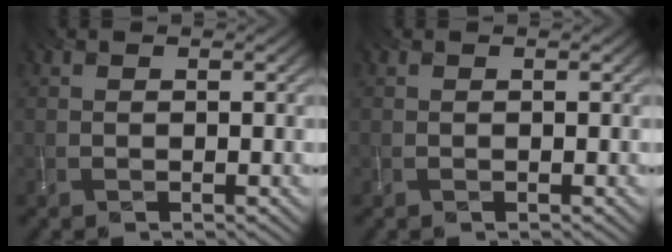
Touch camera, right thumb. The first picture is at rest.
{"total": 0.0}